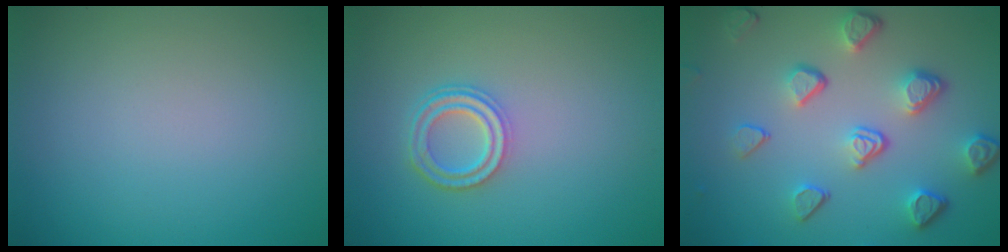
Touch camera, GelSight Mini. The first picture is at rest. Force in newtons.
{"total": 3.2, "press": 2.5, "slide": 2.1}
{"total": 5.1, "press": 3.7, "slide": 3.5}